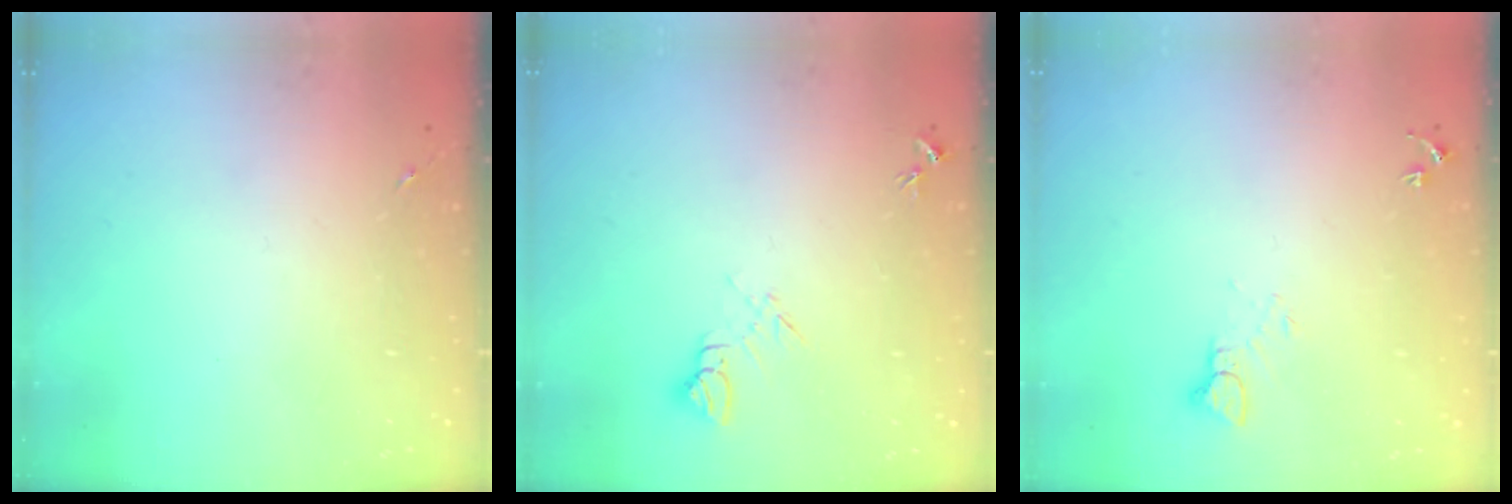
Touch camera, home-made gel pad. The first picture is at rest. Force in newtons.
{"total": 5.8, "press": 5.7, "slide": 0.7}
{"total": 4.5, "press": 4.5, "slide": 0.3}